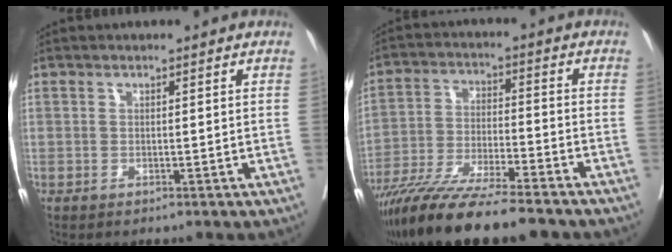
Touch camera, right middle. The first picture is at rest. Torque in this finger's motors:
{"motor_torque": [1.07, -1.06, 0.35, 0.21]}